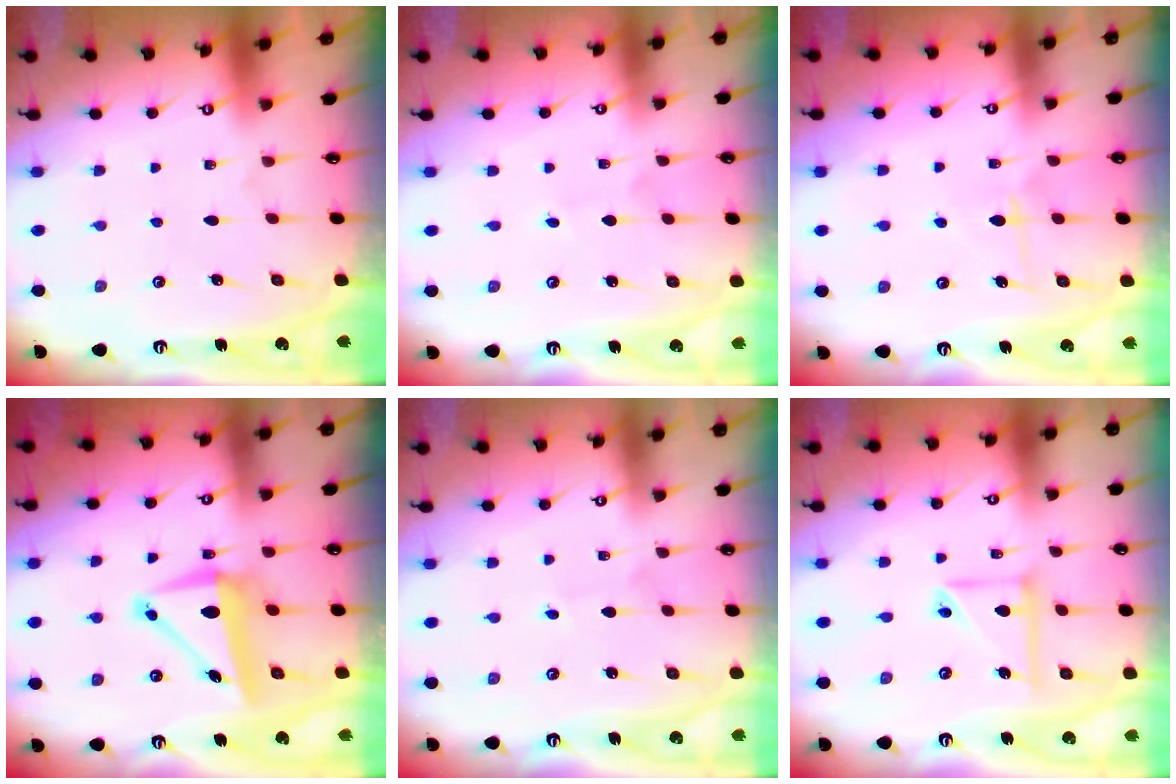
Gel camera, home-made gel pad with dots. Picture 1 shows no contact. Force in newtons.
{"total": 1.1, "press": 1.1, "slide": 0.1}
{"total": 7.0, "press": 7.0, "slide": 0.5}
{"total": 8.8, "press": 8.5, "slide": 1.9}
{"total": 1.7, "press": 1.7, "slide": 0.1}
{"total": 8.7, "press": 8.6, "slide": 0.6}